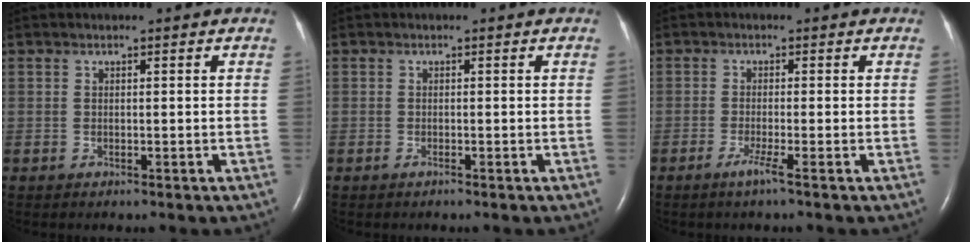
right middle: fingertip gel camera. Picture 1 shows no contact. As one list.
[{"total": 0.0}, {"total": 2.1, "force": [-1.3, -0.5, 1.6], "torque": [-0.031, -0.004, -0.029]}]